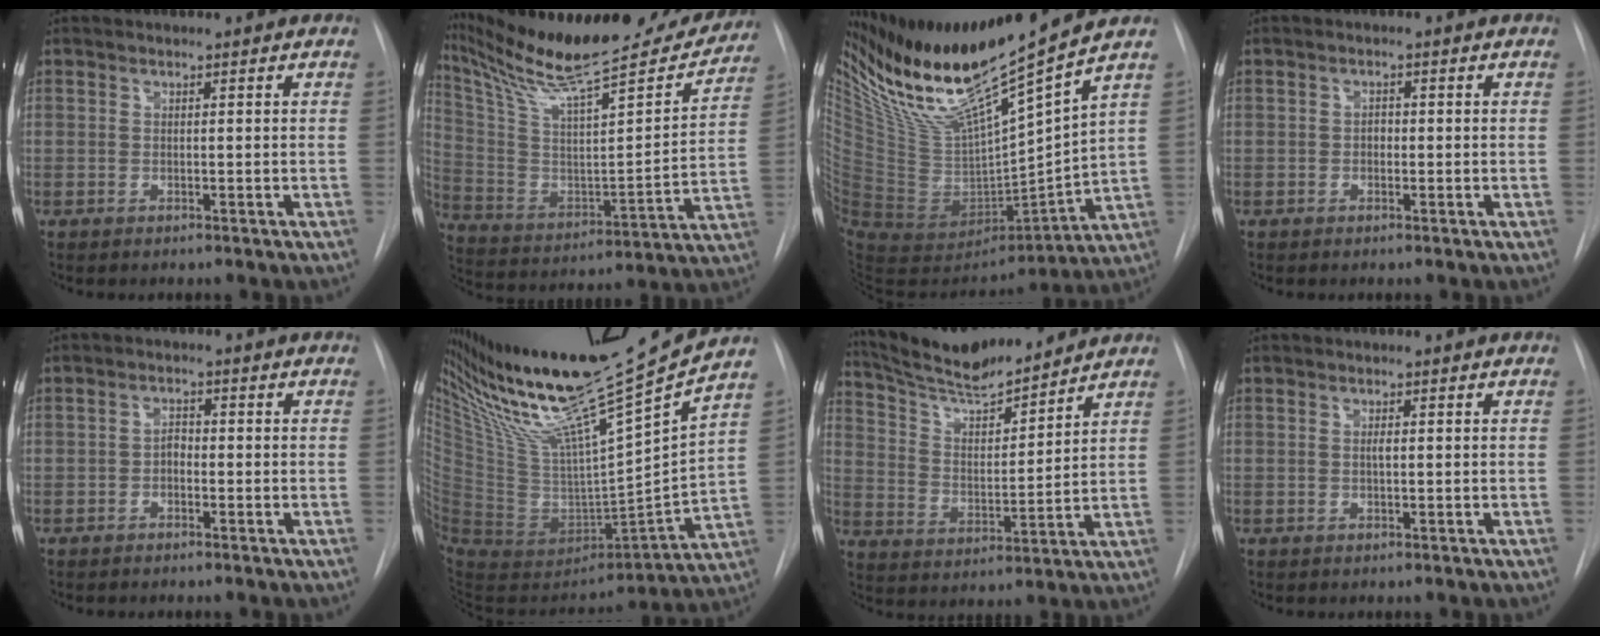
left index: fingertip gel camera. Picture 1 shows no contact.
{"total": 29.3, "force": [25.8, 3.9, 13.4], "torque": [-0.238, -0.043, 0.382]}
{"total": 20.4, "force": [16.2, 0.2, 12.4], "torque": [-0.204, -0.015, 0.307]}
{"total": 1.0, "force": [-0.2, 0.7, 0.6], "torque": [-0.008, 0.002, -0.007]}
{"total": 1.5, "force": [-0.7, 0.9, 1.0], "torque": [-0.014, 0.004, -0.015]}
{"total": 29.0, "force": [22.5, 0.0, 18.3], "torque": [-0.321, -0.035, 0.385]}
{"total": 14.2, "force": [13.1, 1.6, 5.3], "torque": [-0.099, 0.001, 0.230]}
{"total": 0.6, "force": [0.1, 0.1, 0.6], "torque": [-0.014, -0.003, 0.000]}